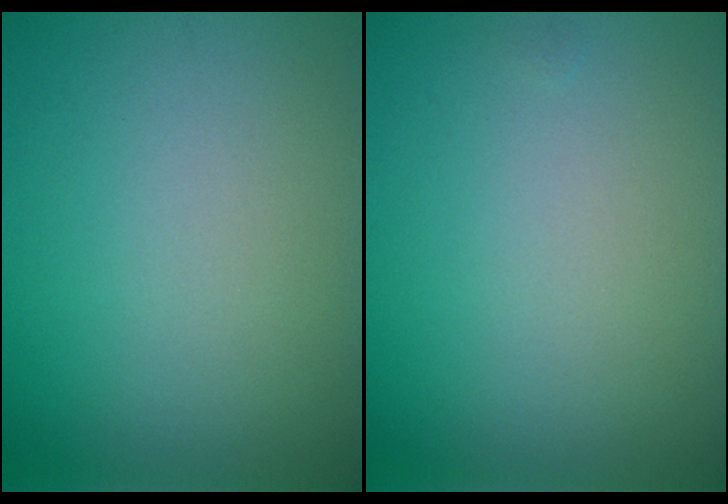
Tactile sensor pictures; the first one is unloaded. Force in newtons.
{"total": 0.0}